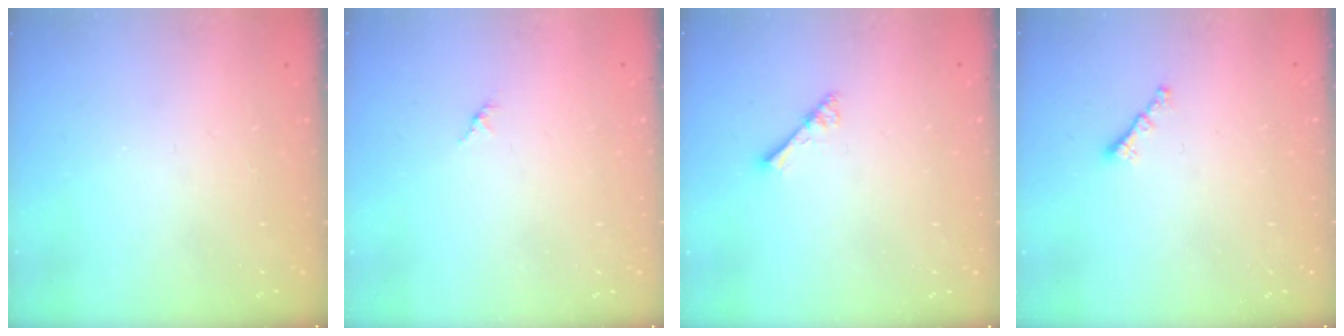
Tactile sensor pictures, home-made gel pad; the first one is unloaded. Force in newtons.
{"total": 1.4, "press": 1.4, "slide": 0.4}
{"total": 3.3, "press": 3.2, "slide": 0.4}
{"total": 0.6, "press": 0.5, "slide": 0.4}